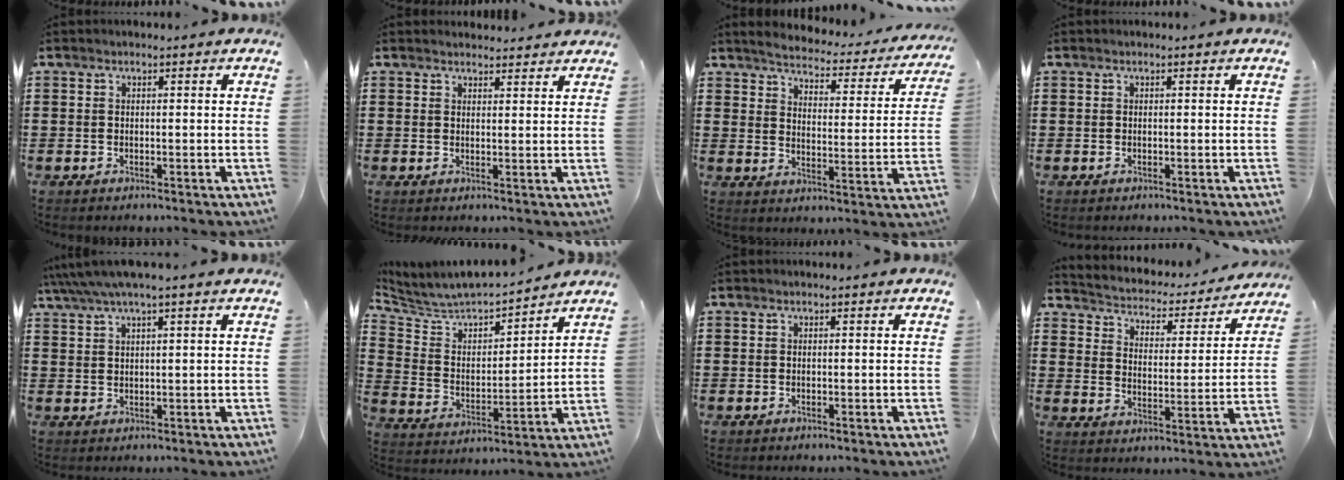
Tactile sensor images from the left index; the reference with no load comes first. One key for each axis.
{"total": 1.9, "fx": 1.9, "fy": 0.3, "fz": 0.0, "tx": -0.005, "ty": -0.002, "tz": 0.038}
{"total": 3.3, "fx": 3.1, "fy": 0.2, "fz": 0.9, "tx": -0.039, "ty": -0.028, "tz": 0.046}
{"total": 0.0}
{"total": 3.4, "fx": 2.4, "fy": 0.0, "fz": 2.4, "tx": -0.052, "ty": -0.001, "tz": 0.043}
{"total": 5.1, "fx": 4.9, "fy": 1.1, "fz": 0.6, "tx": -0.046, "ty": -0.045, "tz": 0.078}
{"total": 0.0}
{"total": 2.7, "fx": 2.6, "fy": 0.5, "fz": -0.1, "tx": -0.021, "ty": -0.030, "tz": 0.034}